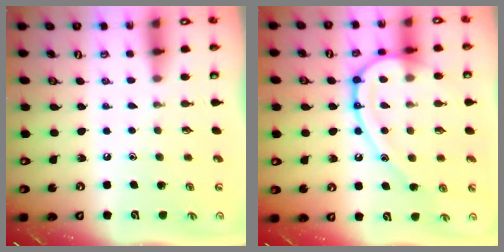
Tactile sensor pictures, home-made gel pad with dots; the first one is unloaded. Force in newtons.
{"total": 17.3, "press": 17.2, "slide": 1.7}